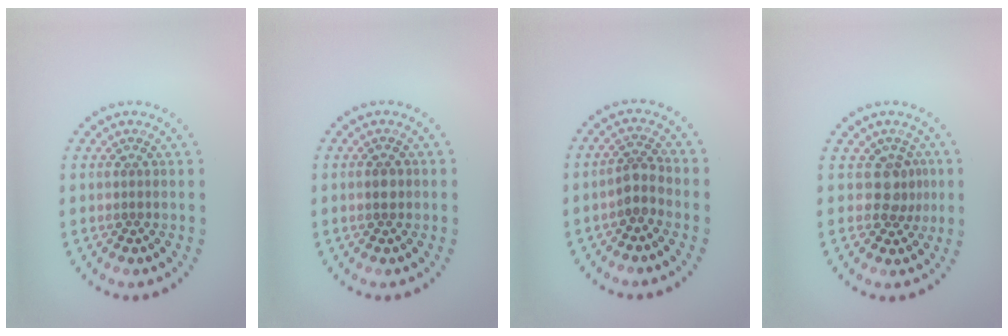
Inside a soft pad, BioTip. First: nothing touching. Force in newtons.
{"total": 1.2, "press": 1.2, "slide": 0.1}
{"total": 2.1, "press": 1.7, "slide": 1.1}
{"total": 2.3, "press": 1.9, "slide": 1.4}